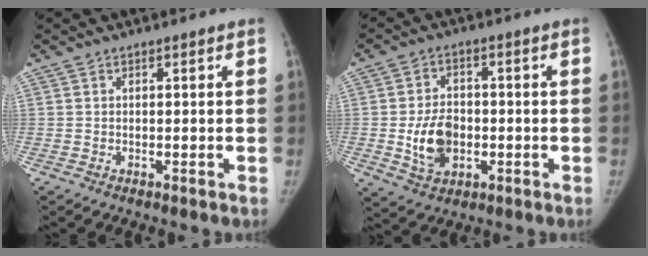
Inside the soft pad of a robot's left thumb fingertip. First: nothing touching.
{"total": 8.9, "force": [-1.4, 6.3, 6.1], "torque": [-0.091, 0.004, -0.020]}